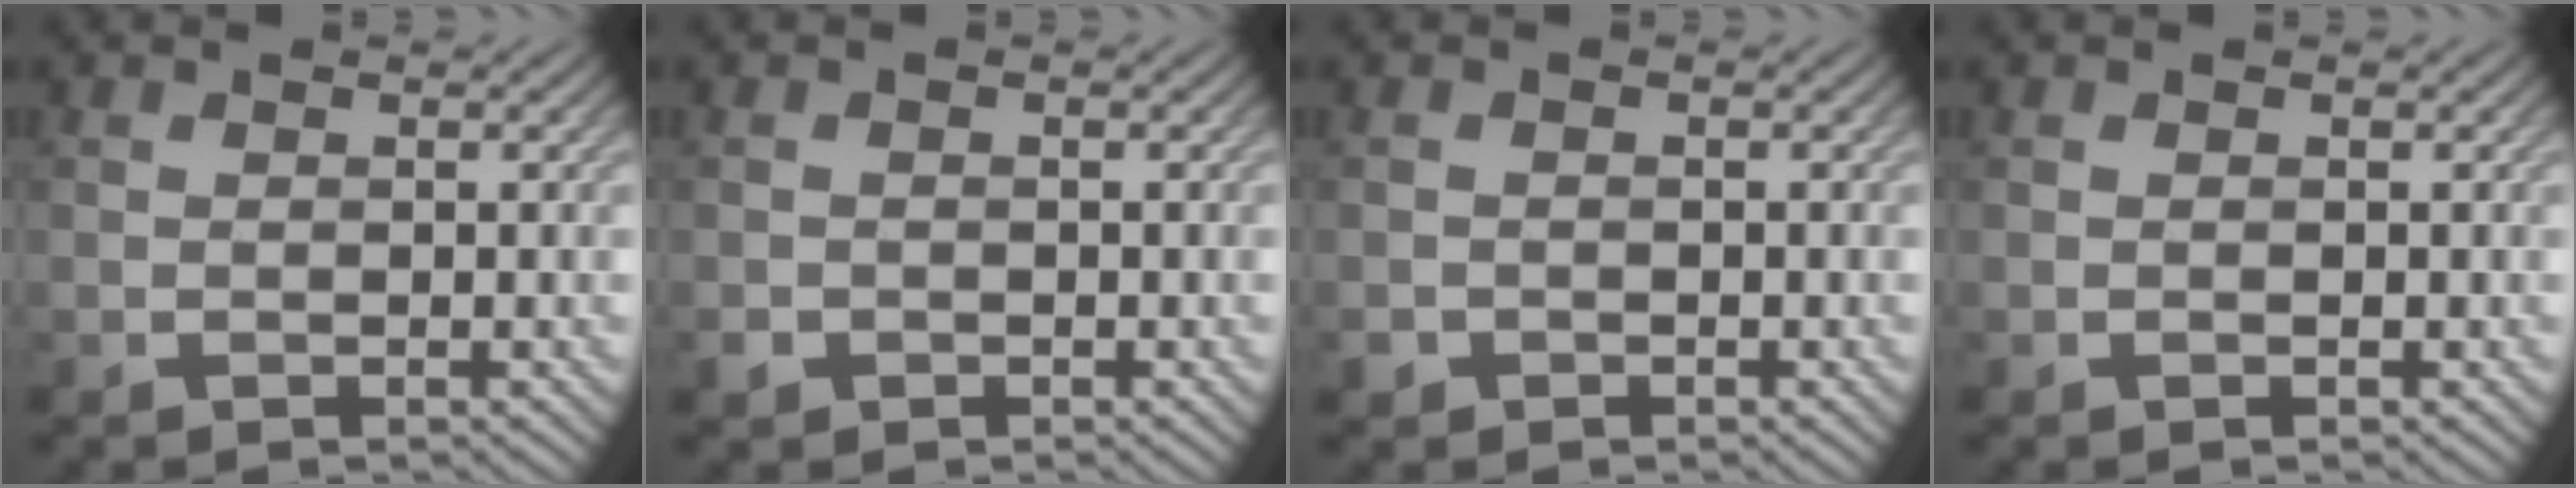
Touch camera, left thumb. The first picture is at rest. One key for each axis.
{"total": 1.2, "fx": -0.7, "fy": 0.9, "fz": 0.3, "tx": -0.006, "ty": -0.006, "tz": -0.016}
{"total": 1.4, "fx": -0.8, "fy": 1.0, "fz": 0.3, "tx": -0.007, "ty": -0.005, "tz": -0.020}
{"total": 0.0}